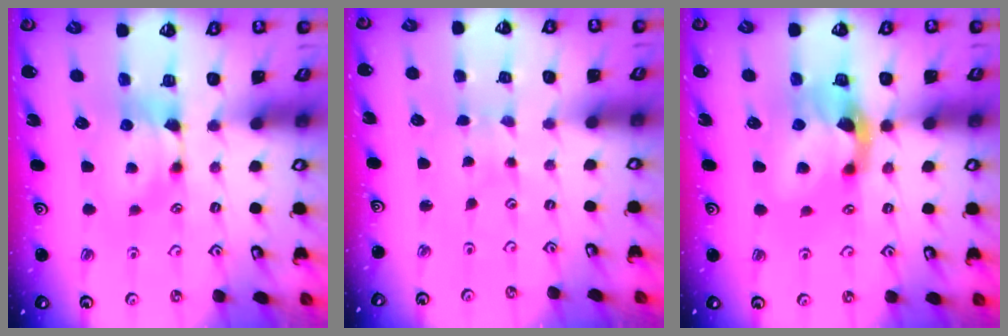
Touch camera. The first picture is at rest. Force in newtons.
{"total": 4.1, "press": 4.1, "slide": 0.1}
{"total": 4.1, "press": 3.8, "slide": 1.6}